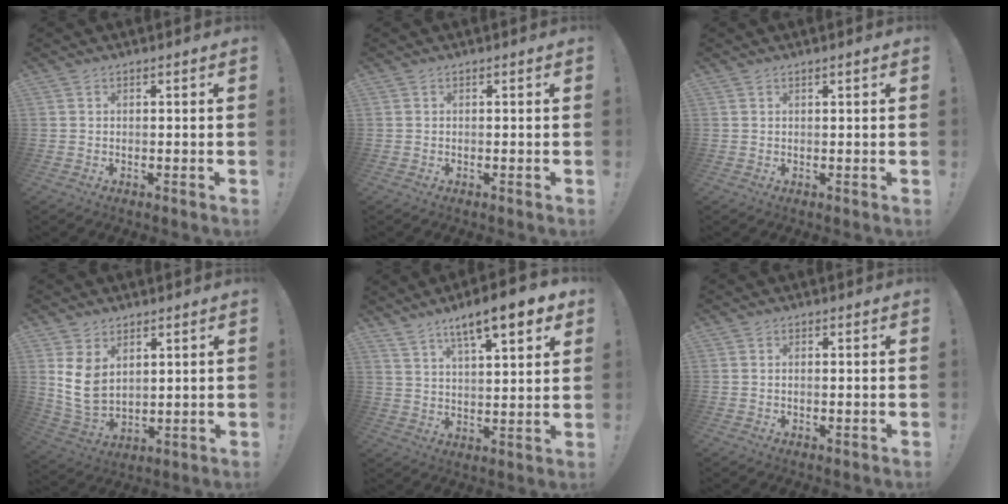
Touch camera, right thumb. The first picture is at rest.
{"total": 0.0}
{"total": 1.0, "force": [0.6, -0.2, 0.7], "torque": [-0.008, -0.003, 0.008]}
{"total": 9.7, "force": [3.5, 6.8, 5.9], "torque": [-0.114, -0.024, 0.072]}
{"total": 12.4, "force": [8.6, 2.7, 8.5], "torque": [-0.133, -0.049, 0.141]}
{"total": 0.8, "force": [0.2, 0.4, 0.6], "torque": [-0.012, 0.002, 0.003]}